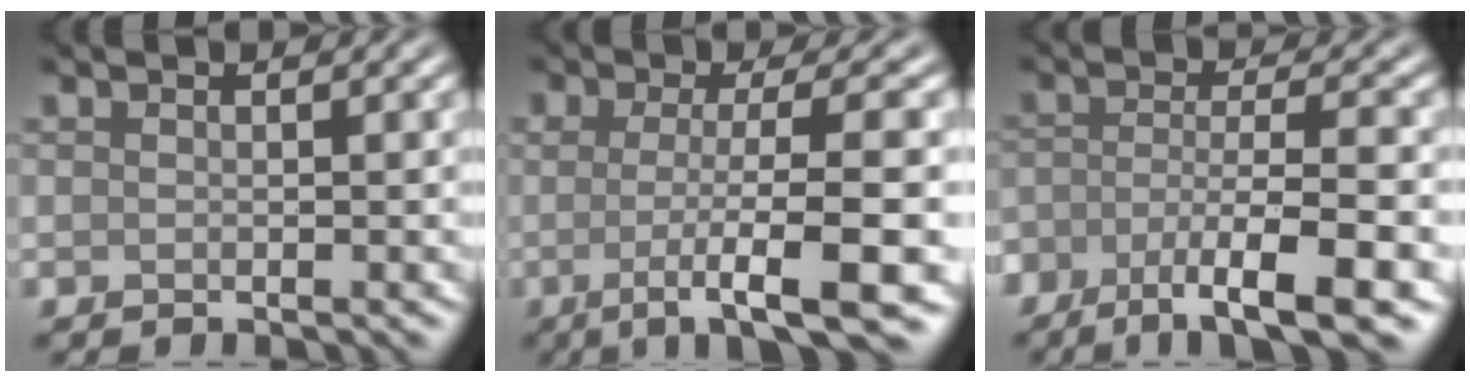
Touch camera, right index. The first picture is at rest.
{"total": 8.6, "force": [-2.3, 1.6, 8.1], "torque": [-0.113, -0.007, -0.044]}
{"total": 8.3, "force": [-4.8, 2.4, 6.3], "torque": [-0.104, -0.013, -0.082]}